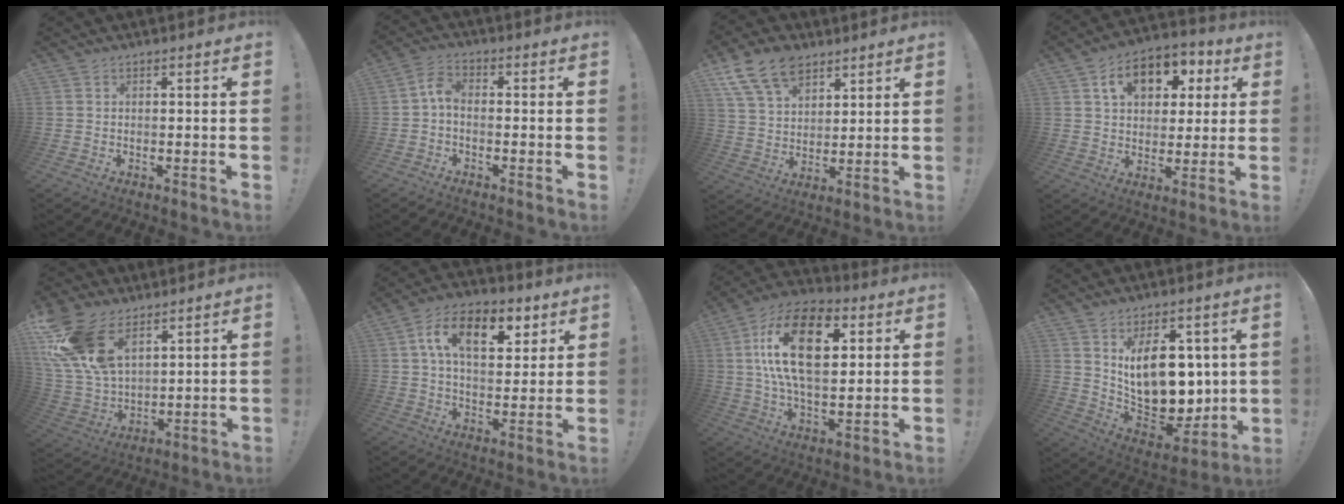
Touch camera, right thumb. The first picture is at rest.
{"total": 4.7, "force": [-0.8, 2.7, 3.8], "torque": [-0.075, 0.012, -0.014]}
{"total": 14.3, "force": [9.0, 8.9, 6.7], "torque": [-0.121, -0.044, 0.172]}
{"total": 13.4, "force": [5.1, 9.5, 7.9], "torque": [-0.124, -0.009, 0.096]}
{"total": 19.0, "force": [9.6, 11.2, 11.9], "torque": [-0.258, -0.046, 0.181]}
{"total": 15.0, "force": [5.8, 8.6, 10.9], "torque": [-0.168, -0.009, 0.099]}
{"total": 23.1, "force": [5.5, 12.8, 18.5], "torque": [-0.337, -0.009, 0.087]}
{"total": 17.4, "force": [4.9, 10.8, 12.7], "torque": [-0.217, -0.056, 0.094]}